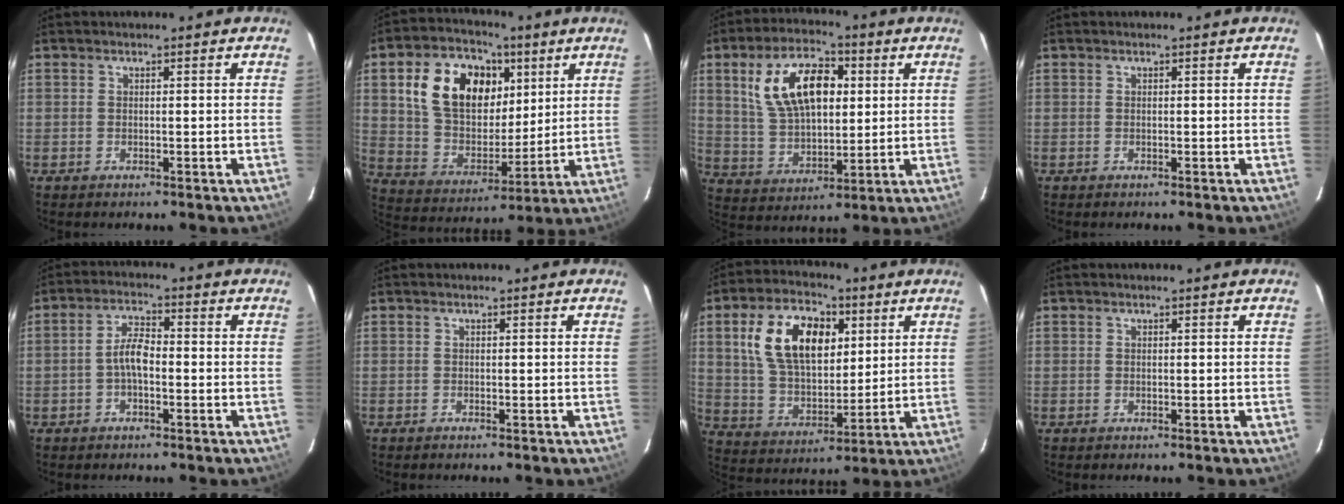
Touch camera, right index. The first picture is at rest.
{"total": 18.6, "force": [7.0, 12.4, 11.9], "torque": [-0.241, 0.036, 0.136]}
{"total": 15.5, "force": [4.5, 8.4, 12.2], "torque": [-0.229, 0.021, 0.092]}
{"total": 0.0}
{"total": 4.5, "force": [-1.2, 1.8, 3.9], "torque": [-0.078, 0.013, -0.024]}
{"total": 0.0}
{"total": 16.8, "force": [5.5, 10.2, 12.2], "torque": [-0.237, 0.025, 0.109]}
{"total": 0.0}